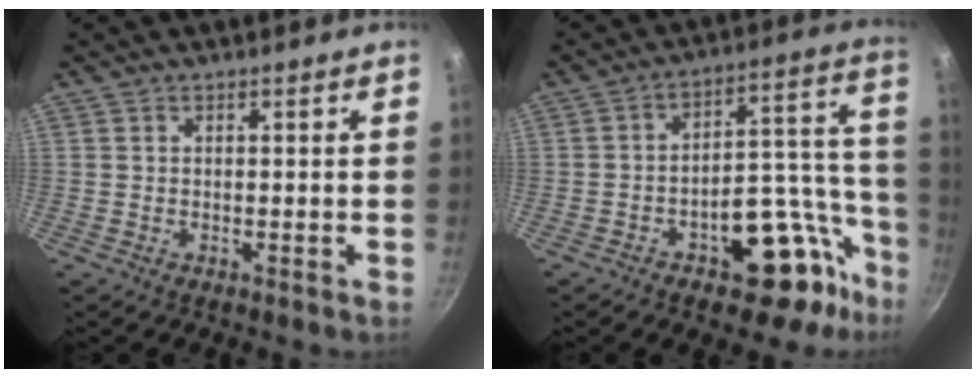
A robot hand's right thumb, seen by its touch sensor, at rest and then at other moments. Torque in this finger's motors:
{"motor_torque": [2.97, 2.04, 0.81, -1.20, 0.06]}